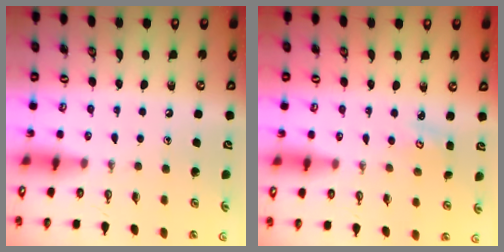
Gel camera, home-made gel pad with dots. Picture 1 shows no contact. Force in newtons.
{"total": 2.3, "press": 2.3, "slide": 0.4}